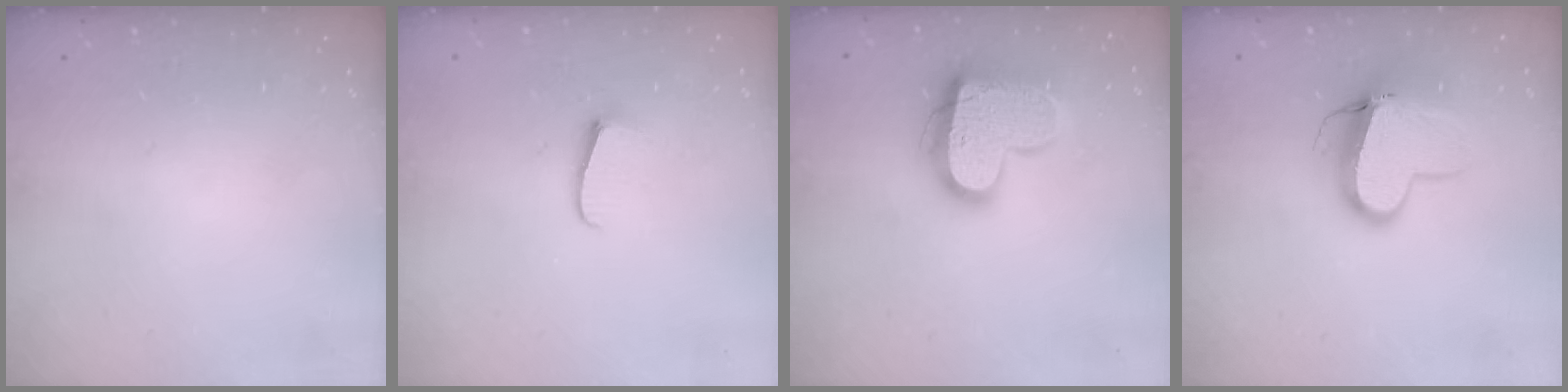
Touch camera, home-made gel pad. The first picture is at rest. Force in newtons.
{"total": 5.7, "press": 5.7, "slide": 0.6}
{"total": 16.3, "press": 16.3, "slide": 1.3}
{"total": 11.7, "press": 11.6, "slide": 1.3}